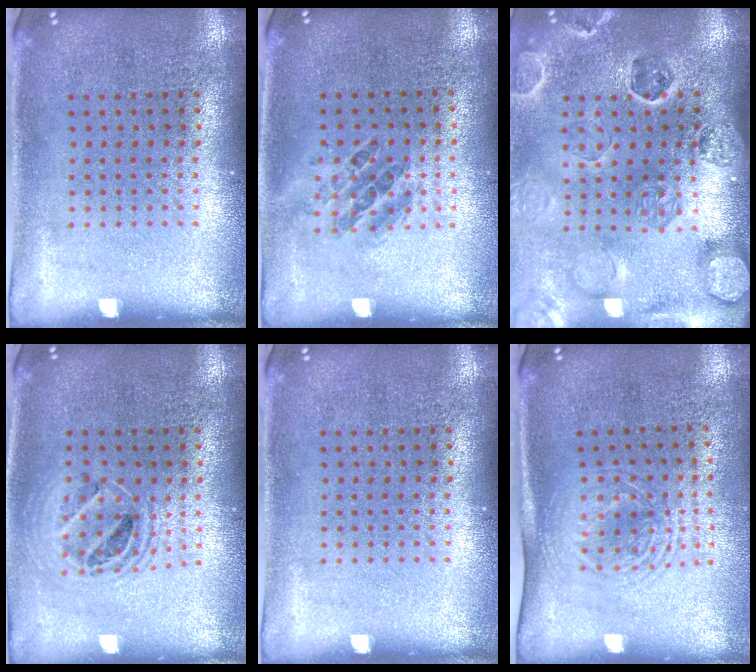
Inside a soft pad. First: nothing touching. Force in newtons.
{"total": 0.8, "press": 0.7, "slide": 0.4}
{"total": 2.6, "press": 2.6, "slide": 0.3}
{"total": 1.4, "press": 1.3, "slide": 0.6}
{"total": 0.0}
{"total": 1.7, "press": 1.4, "slide": 1.0}